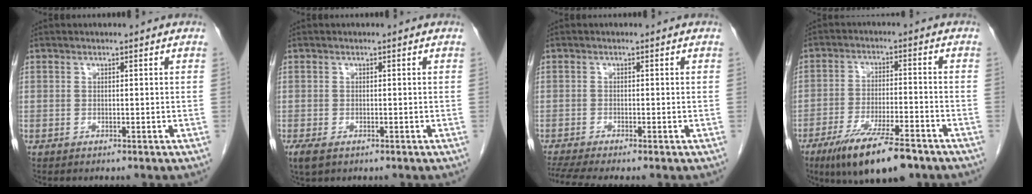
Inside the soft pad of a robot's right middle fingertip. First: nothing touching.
{"total": 2.5, "force": [-1.4, 1.2, 1.6], "torque": [-0.040, -0.007, -0.020]}
{"total": 4.7, "force": [-3.9, -0.3, 2.6], "torque": [-0.047, -0.010, -0.069]}
{"total": 12.8, "force": [-8.9, 2.5, 8.8], "torque": [-0.154, -0.026, -0.149]}